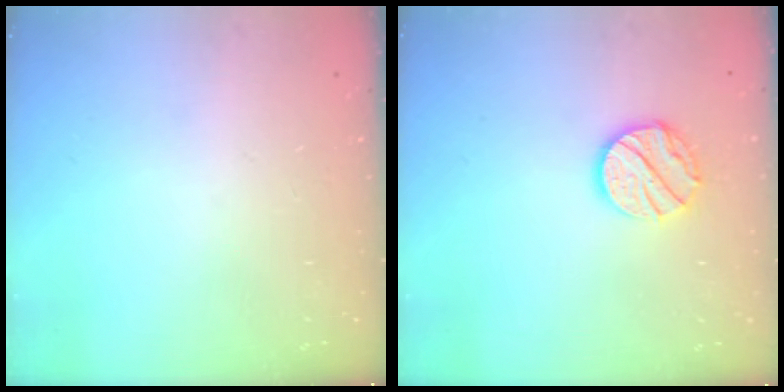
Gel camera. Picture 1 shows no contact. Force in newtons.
{"total": 10.6, "press": 10.6, "slide": 0.8}